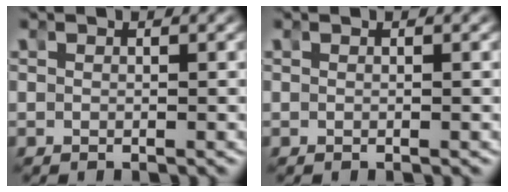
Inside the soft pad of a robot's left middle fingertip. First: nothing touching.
{"total": 0.0}